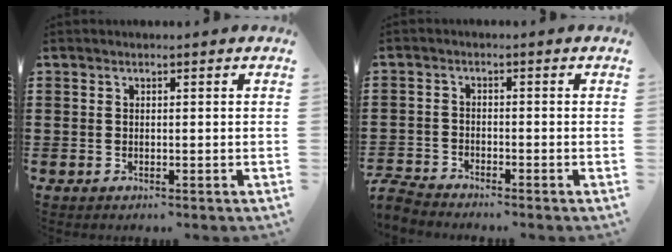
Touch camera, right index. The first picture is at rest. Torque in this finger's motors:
{"motor_torque": [-1.76, 0.38, -1.05, -0.21]}